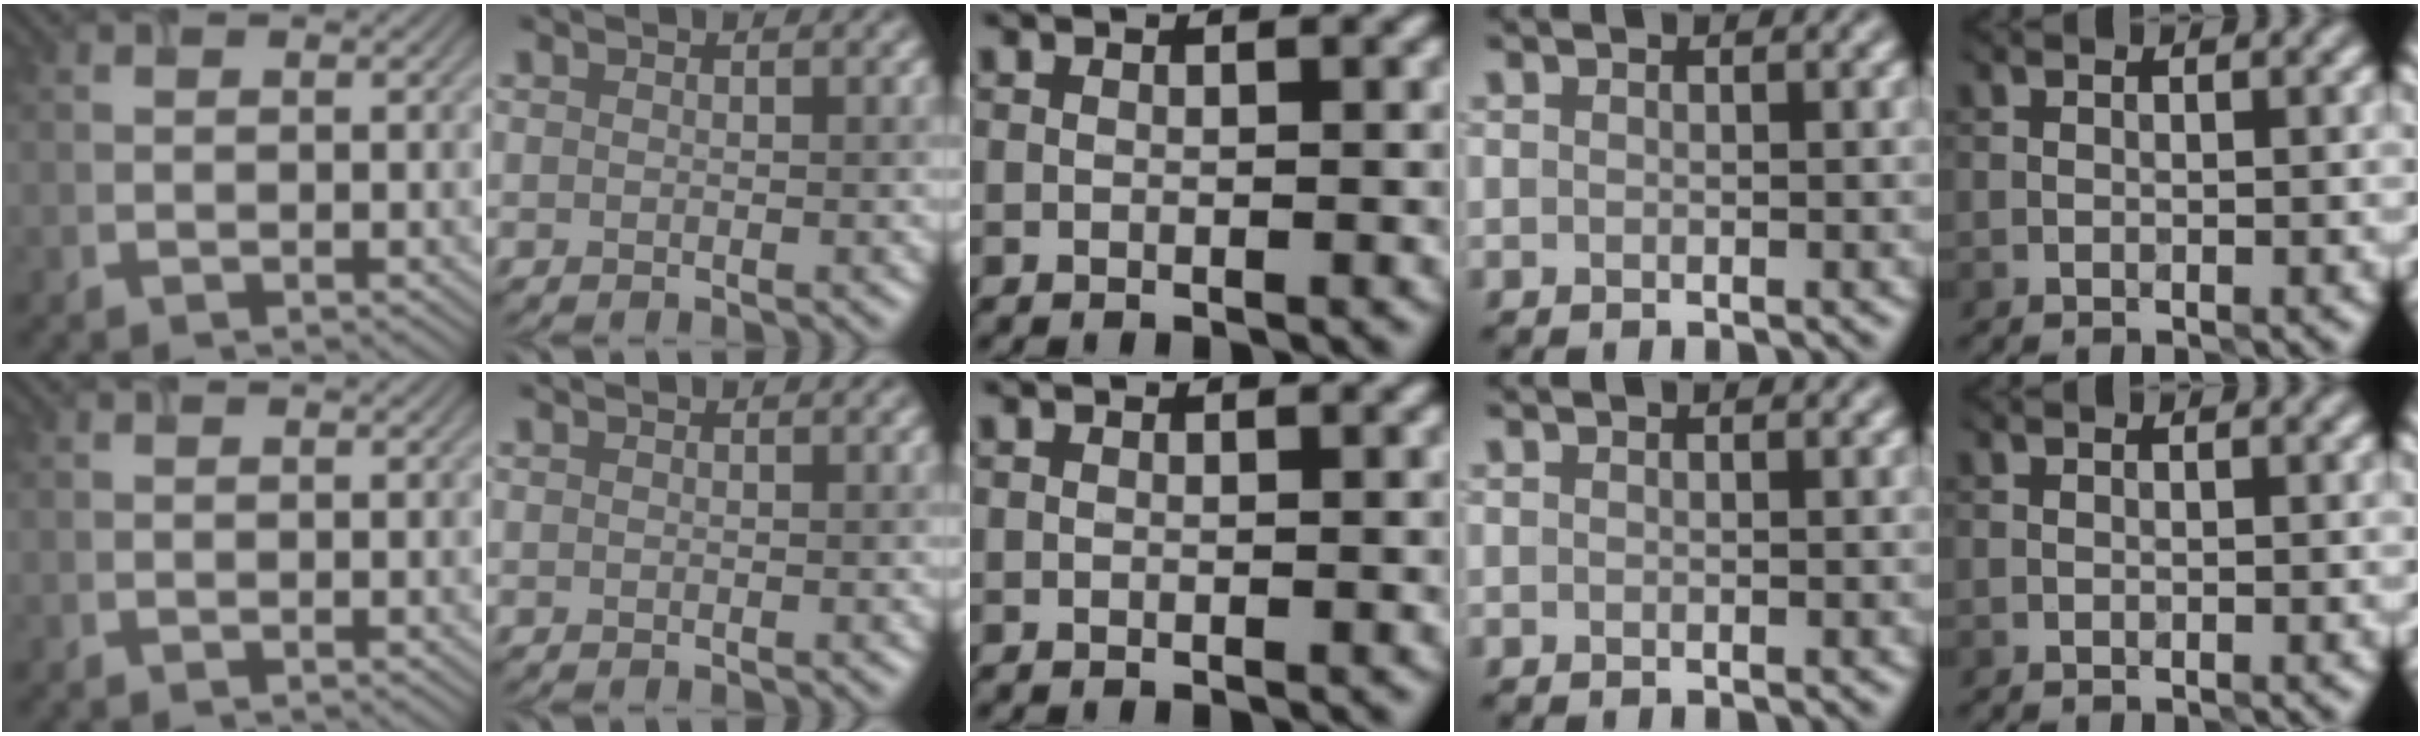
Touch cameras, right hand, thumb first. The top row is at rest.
{}